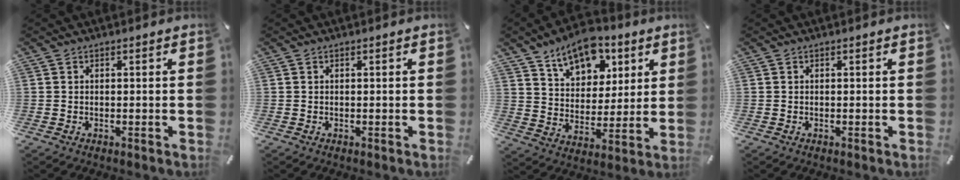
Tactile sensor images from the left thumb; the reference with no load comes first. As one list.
[{"total": 0.0}, {"total": 12.2, "force": [8.3, 7.6, 4.8], "torque": [-0.073, -0.048, 0.150]}, {"total": 0.0}]